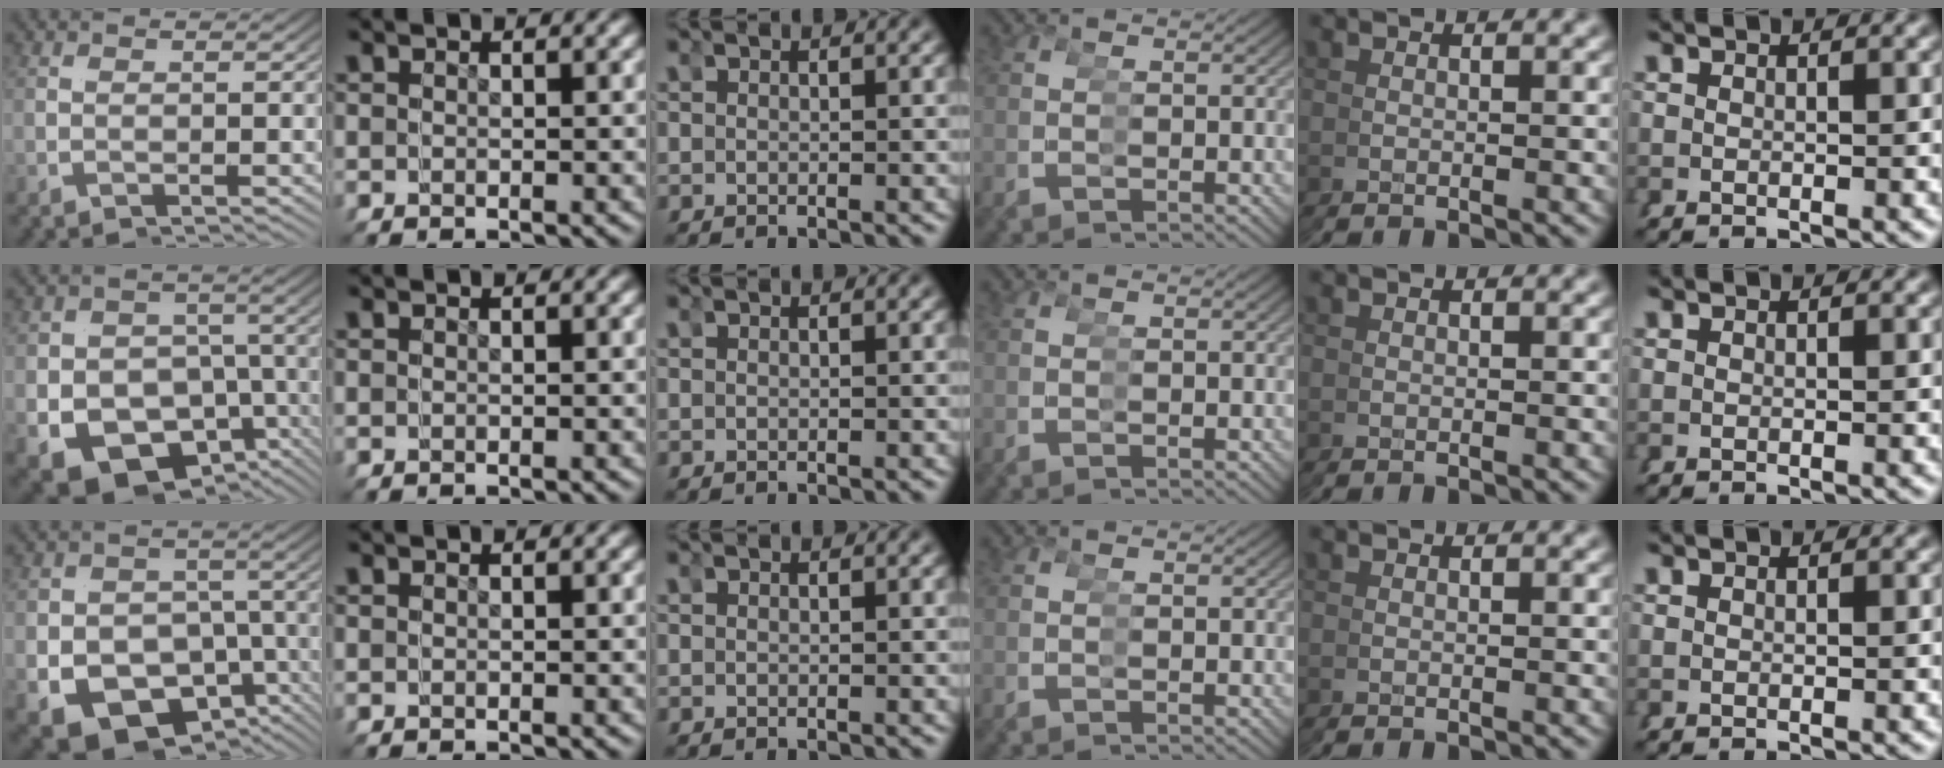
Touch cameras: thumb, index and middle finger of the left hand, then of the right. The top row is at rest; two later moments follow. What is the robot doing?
{"motion": "grasp_and_lifting", "object": "bandage"}